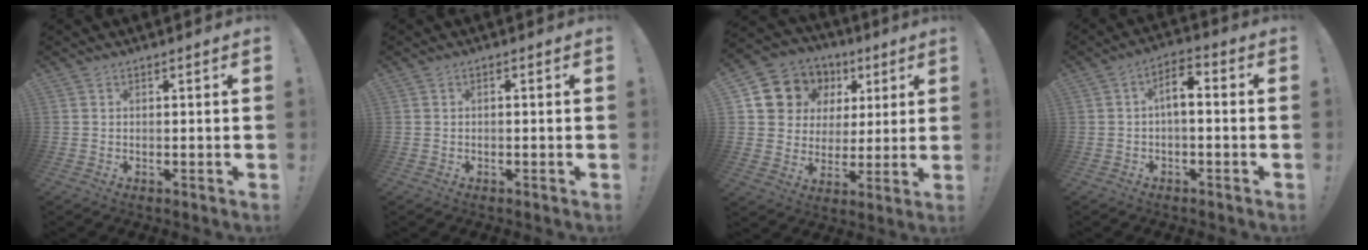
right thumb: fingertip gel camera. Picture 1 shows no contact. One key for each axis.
{"total": 0.8, "fx": -0.7, "fy": 0.0, "fz": 0.5, "tx": -0.015, "ty": 0.003, "tz": -0.011}
{"total": 11.3, "fx": 4.7, "fy": 9.9, "fz": 2.5, "tx": -0.047, "ty": -0.028, "tz": 0.106}
{"total": 6.1, "fx": -0.4, "fy": 2.7, "fz": 5.5, "tx": -0.097, "ty": 0.012, "tz": -0.006}